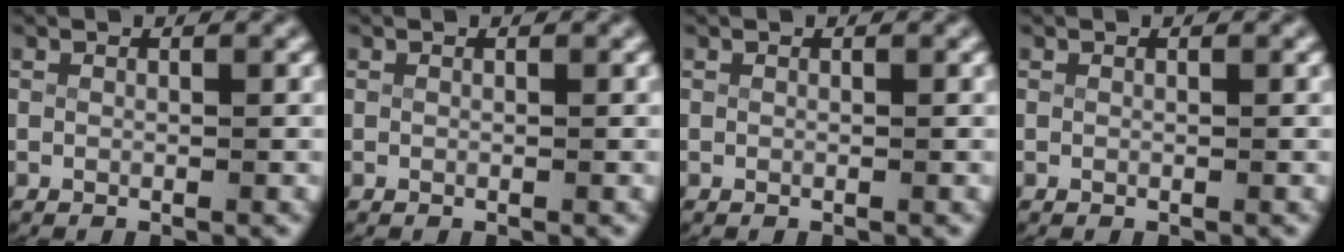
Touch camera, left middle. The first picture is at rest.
{"total": 0.0}
{"total": 0.0}
{"total": 0.0}